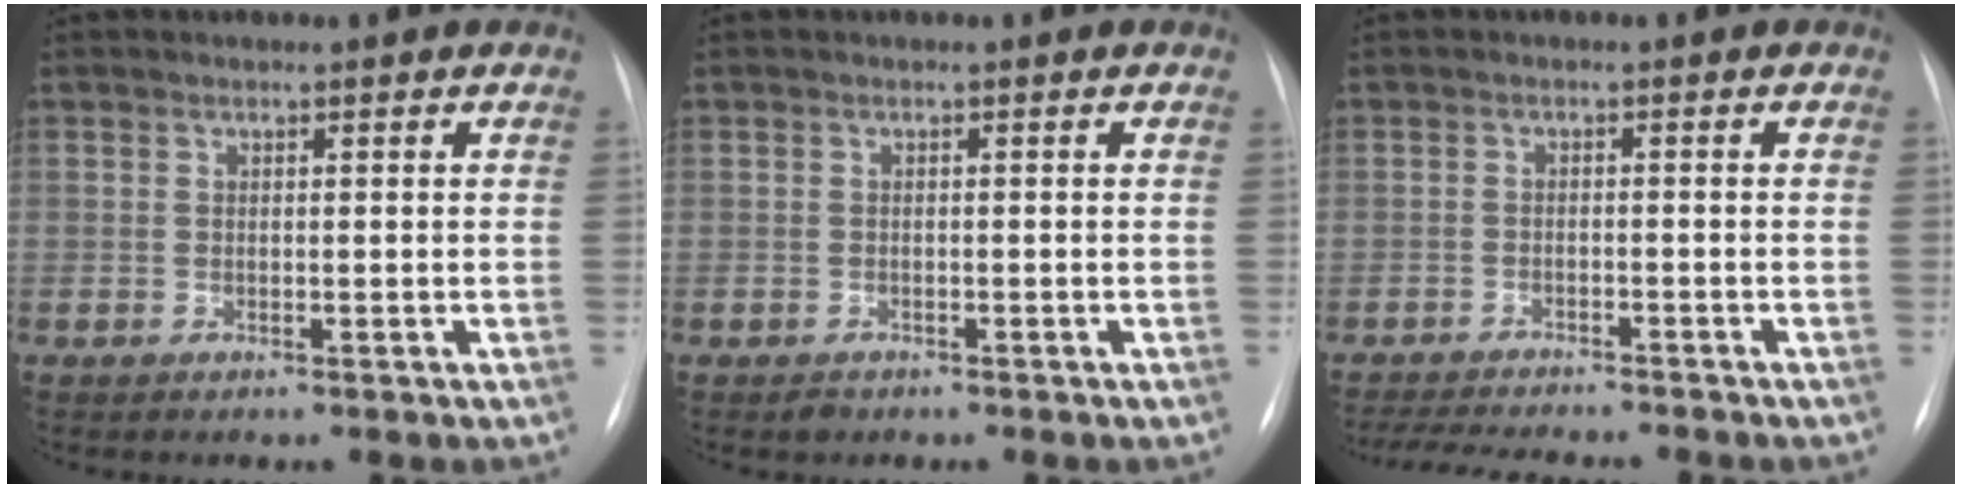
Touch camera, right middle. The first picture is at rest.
{"total": 1.0, "force": [-0.7, 0.6, 0.2], "torque": [-0.004, 0.001, -0.011]}
{"total": 11.7, "force": [-10.6, 1.8, 4.5], "torque": [-0.071, -0.008, -0.148]}